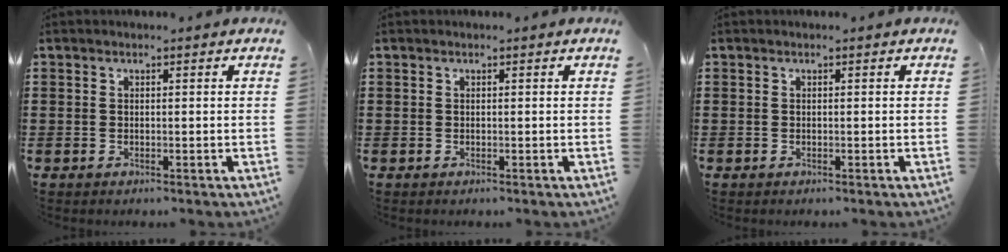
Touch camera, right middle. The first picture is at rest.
{"total": 0.0}
{"total": 0.0}